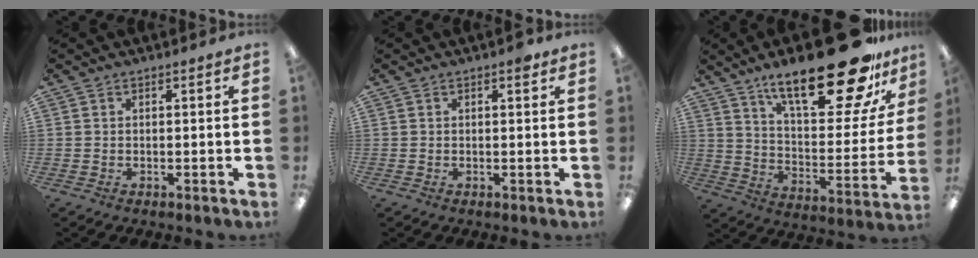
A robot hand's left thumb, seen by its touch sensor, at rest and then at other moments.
{"total": 1.6, "force": [0.8, 0.6, 1.2], "torque": [-0.010, -0.002, 0.010]}
{"total": 27.3, "force": [18.4, 9.0, 18.0], "torque": [-0.261, -0.118, 0.297]}